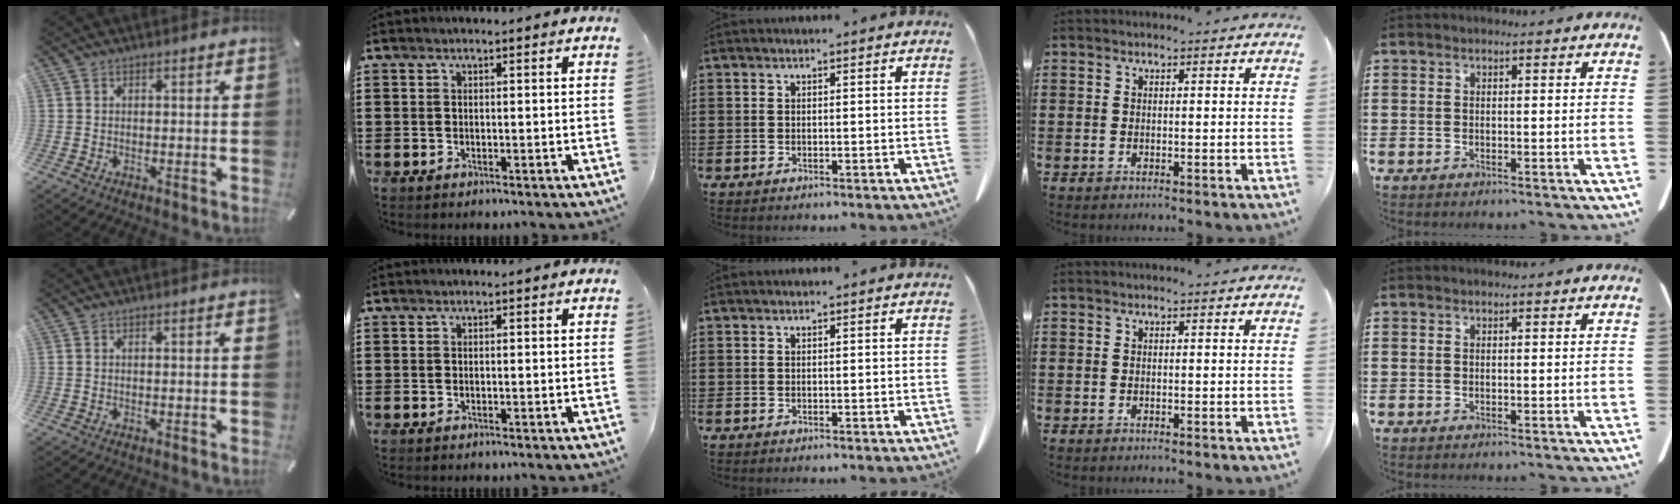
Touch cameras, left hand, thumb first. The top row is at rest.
{}